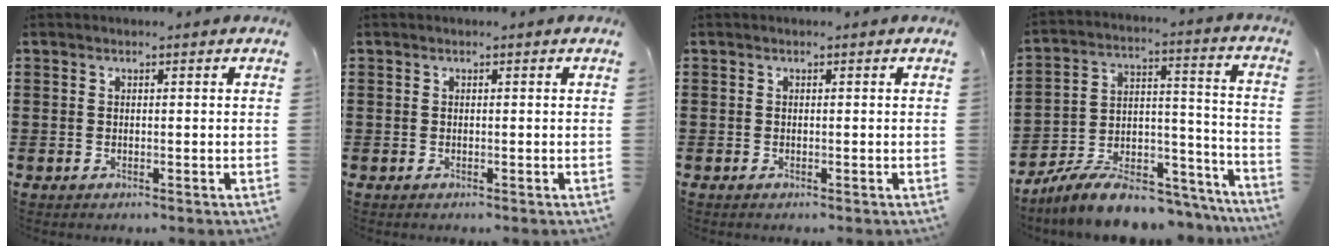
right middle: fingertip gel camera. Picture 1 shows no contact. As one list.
[{"total": 0.0}, {"total": 0.0}, {"total": 9.1, "force": [-8.0, 2.4, 3.7], "torque": [-0.059, 0.026, -0.150]}]